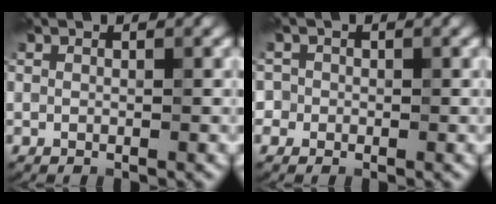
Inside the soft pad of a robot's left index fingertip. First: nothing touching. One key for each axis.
{"total": 2.1, "fx": -0.7, "fy": 2.0, "fz": -0.2, "tx": 0.031, "ty": 0.017, "tz": -0.029}